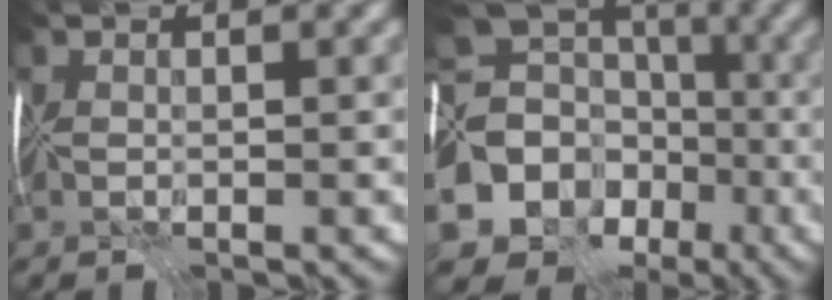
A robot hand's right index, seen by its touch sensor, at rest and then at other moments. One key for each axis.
{"total": 16.0, "fx": -5.8, "fy": 12.7, "fz": 7.9, "tx": -0.174, "ty": -0.013, "tz": -0.092}